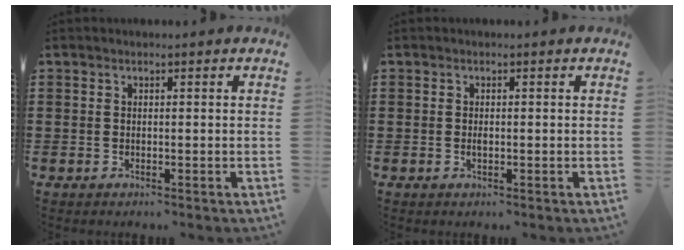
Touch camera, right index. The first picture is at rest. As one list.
[{"total": 0.8, "force": [0.0, 0.4, 0.7], "torque": [-0.016, -0.001, 0.000]}]